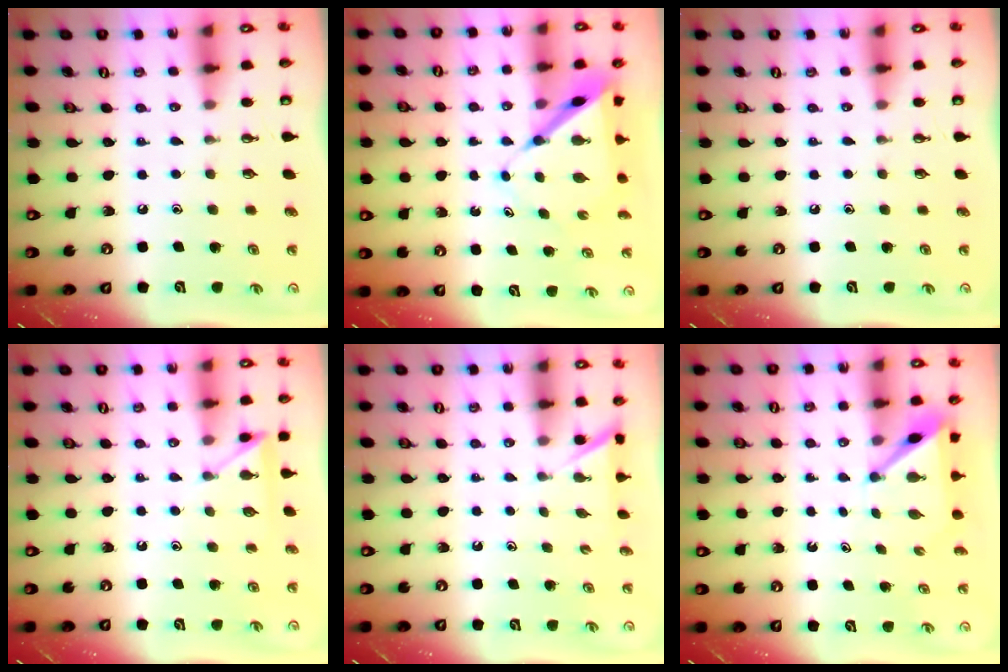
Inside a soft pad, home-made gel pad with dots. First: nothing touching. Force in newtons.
{"total": 7.4, "press": 7.4, "slide": 0.6}
{"total": 0.0}
{"total": 5.2, "press": 5.2, "slide": 0.6}
{"total": 1.6, "press": 1.6, "slide": 0.2}
{"total": 5.2, "press": 5.1, "slide": 0.5}